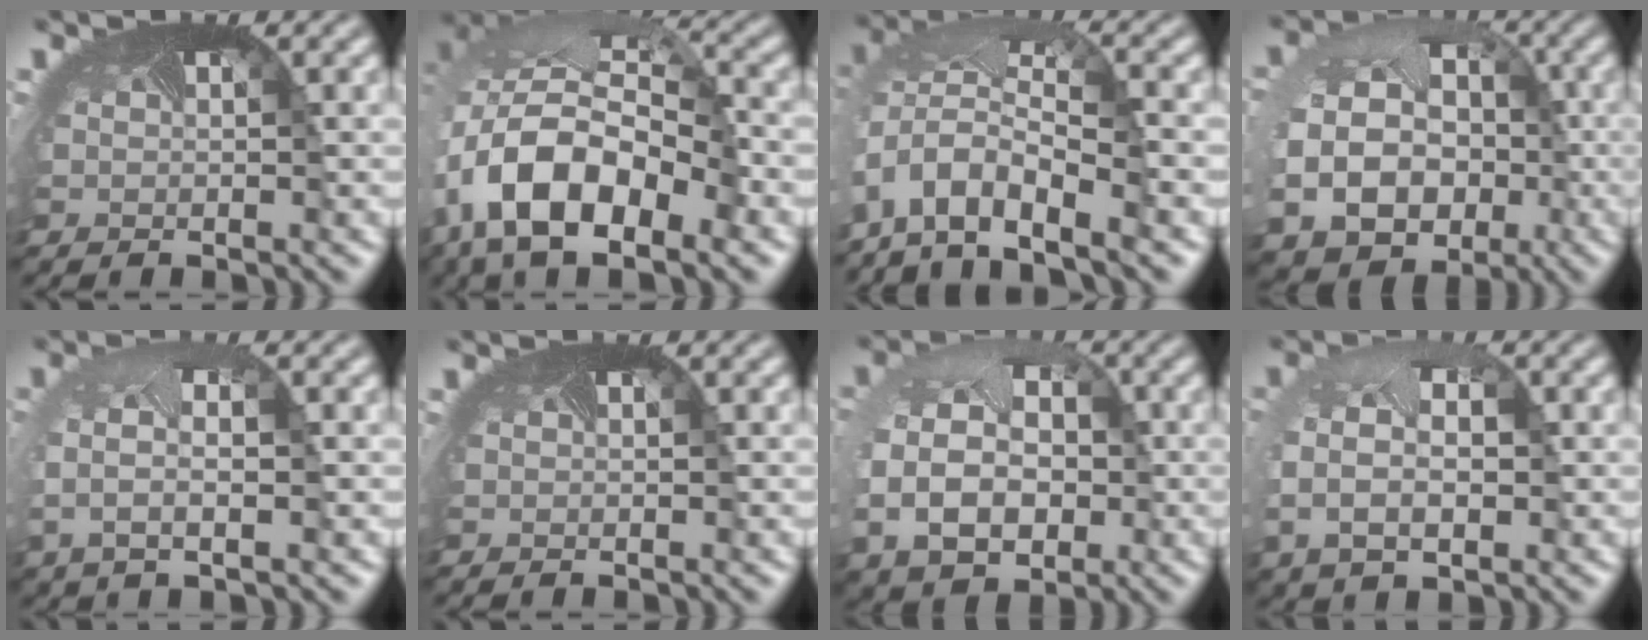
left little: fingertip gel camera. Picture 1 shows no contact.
{"total": 13.3, "force": [-4.9, 8.2, 9.3], "torque": [-0.216, -0.025, -0.086]}
{"total": 7.2, "force": [-5.0, 2.7, 4.4], "torque": [-0.098, -0.019, -0.097]}
{"total": 12.6, "force": [-2.5, 10.7, 6.2], "torque": [-0.126, -0.049, -0.035]}
{"total": 3.1, "force": [0.0, 1.4, 2.7], "torque": [-0.086, -0.005, -0.001]}
{"total": 0.0}
{"total": 9.0, "force": [-0.8, 6.9, 5.7], "torque": [-0.125, -0.023, 0.000]}
{"total": 6.1, "force": [0.1, 4.3, 4.4], "torque": [-0.108, -0.015, 0.012]}